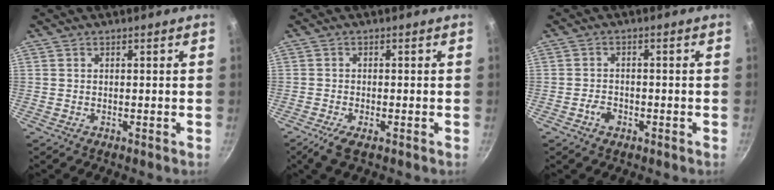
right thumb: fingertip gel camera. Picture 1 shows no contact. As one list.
[{"total": 3.5, "force": [-2.1, 0.9, 2.7], "torque": [-0.062, 0.003, -0.042]}, {"total": 2.8, "force": [-1.5, 1.9, 1.4], "torque": [-0.022, 0.014, -0.027]}]